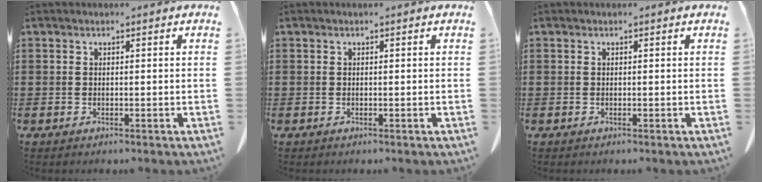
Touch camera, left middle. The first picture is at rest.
{"total": 0.0}
{"total": 0.0}